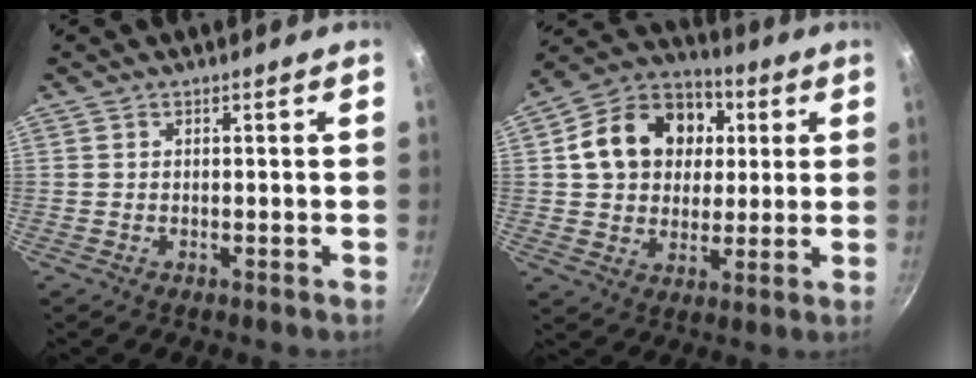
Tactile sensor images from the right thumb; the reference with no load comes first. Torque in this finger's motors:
{"motor_torque": [-0.91, 1.41, 0.20, -0.11, 0.13]}